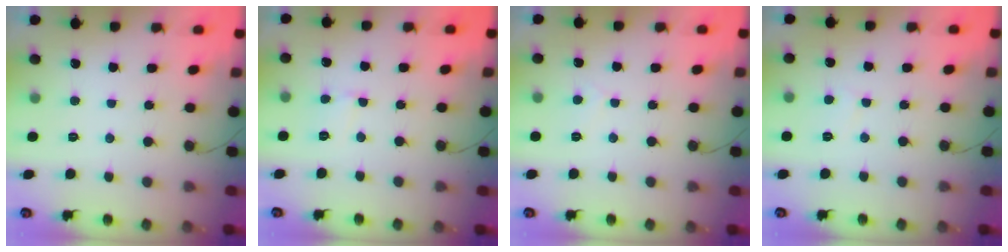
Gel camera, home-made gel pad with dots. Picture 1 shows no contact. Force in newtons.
{"total": 2.6, "press": 2.6, "slide": 0.3}
{"total": 4.2, "press": 4.1, "slide": 0.4}
{"total": 2.5, "press": 2.5, "slide": 0.3}